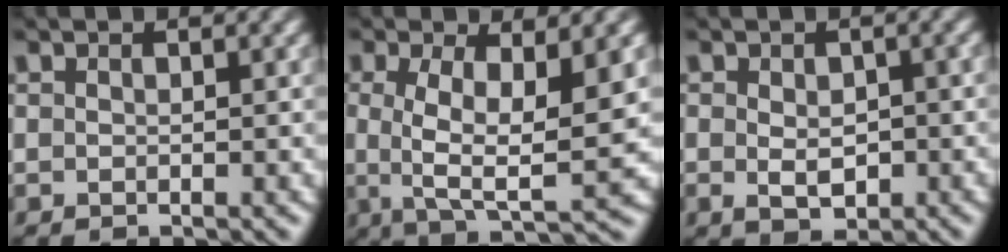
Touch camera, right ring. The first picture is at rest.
{"total": 7.2, "force": [-0.1, 2.9, 6.6], "torque": [-0.117, -0.027, 0.008]}
{"total": 2.6, "force": [-0.6, 1.6, 1.9], "torque": [-0.039, -0.021, 0.003]}